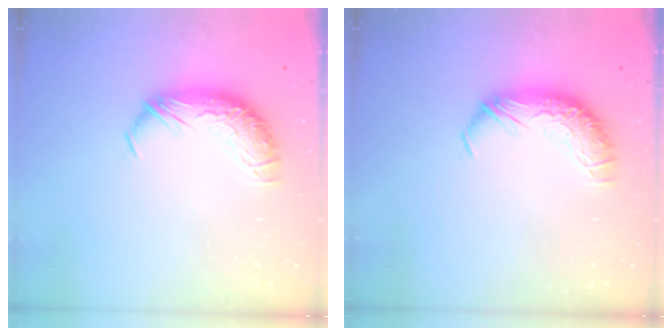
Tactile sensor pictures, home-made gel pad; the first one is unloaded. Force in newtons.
{"total": 0.0}